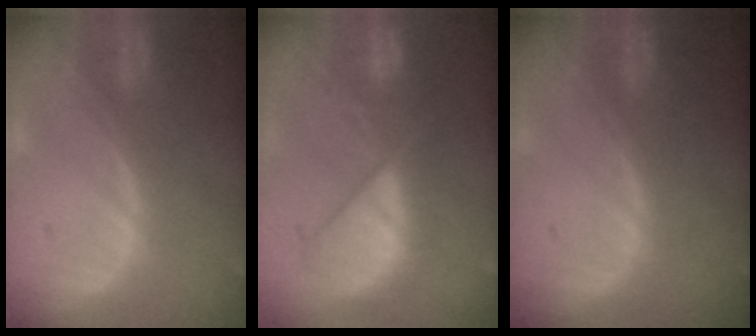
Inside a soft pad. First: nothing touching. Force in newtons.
{"total": 8.8, "press": 8.7, "slide": 1.4}
{"total": 0.0}